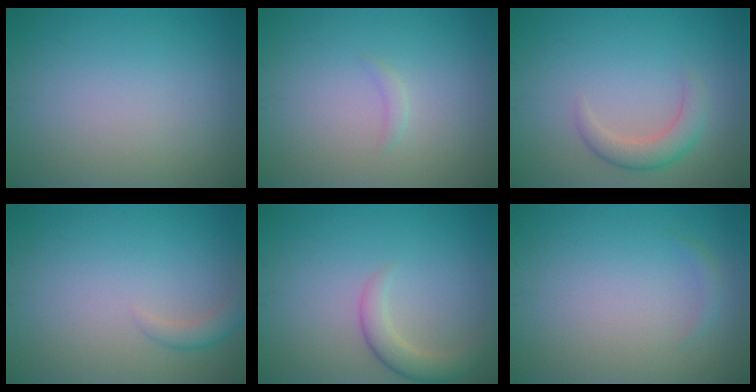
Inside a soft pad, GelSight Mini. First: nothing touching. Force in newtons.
{"total": 0.7, "press": 0.7, "slide": 0.1}
{"total": 2.6, "press": 2.6, "slide": 0.1}
{"total": 1.5, "press": 1.5, "slide": 0.1}
{"total": 2.7, "press": 2.7, "slide": 0.2}
{"total": 0.7, "press": 0.7, "slide": 0.1}